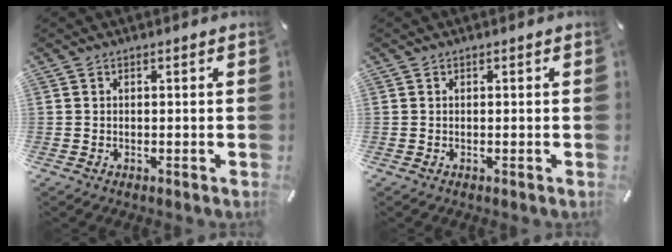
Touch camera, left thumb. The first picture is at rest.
{"total": 0.0}